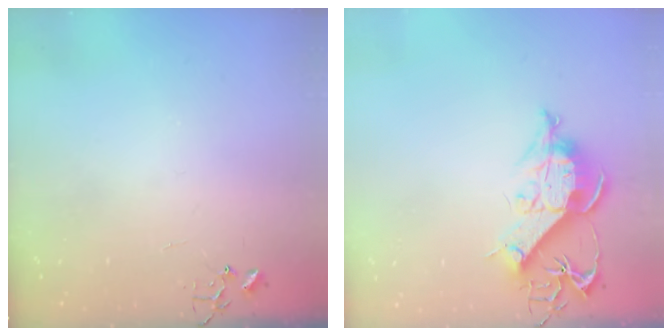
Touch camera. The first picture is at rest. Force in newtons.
{"total": 12.2, "press": 12.1, "slide": 1.5}